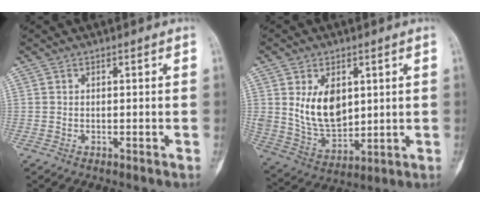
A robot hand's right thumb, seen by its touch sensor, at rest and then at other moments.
{"total": 11.8, "force": [3.1, 7.7, 8.4], "torque": [-0.125, -0.022, 0.076]}